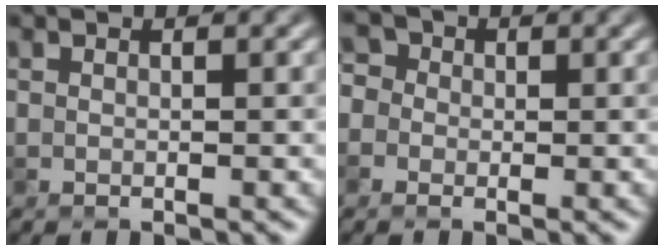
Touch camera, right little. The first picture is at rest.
{"total": 2.7, "force": [0.2, 2.5, 1.0], "torque": [-0.001, 0.016, -0.020]}